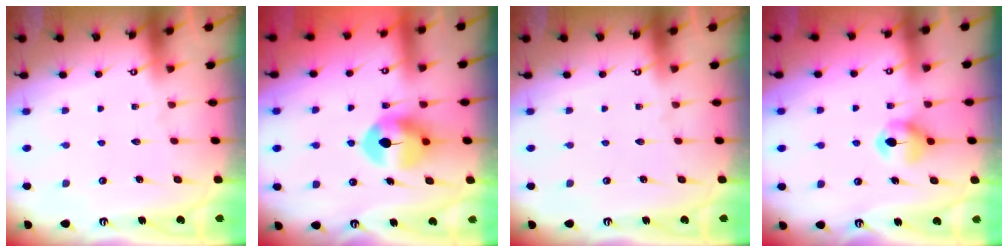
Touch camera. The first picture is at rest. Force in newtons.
{"total": 9.1, "press": 9.0, "slide": 1.0}
{"total": 0.0}
{"total": 6.5, "press": 6.5, "slide": 0.5}